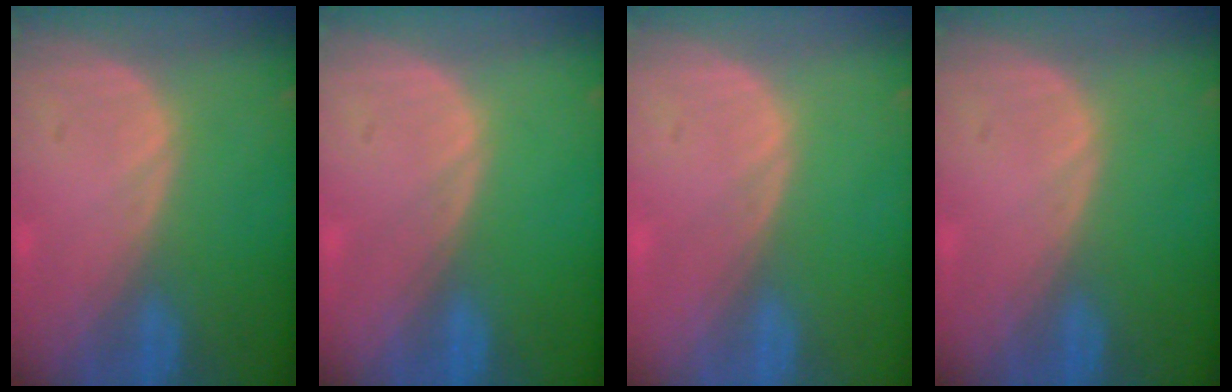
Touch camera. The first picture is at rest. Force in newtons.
{"total": 0.0}
{"total": 0.0}
{"total": 0.0}